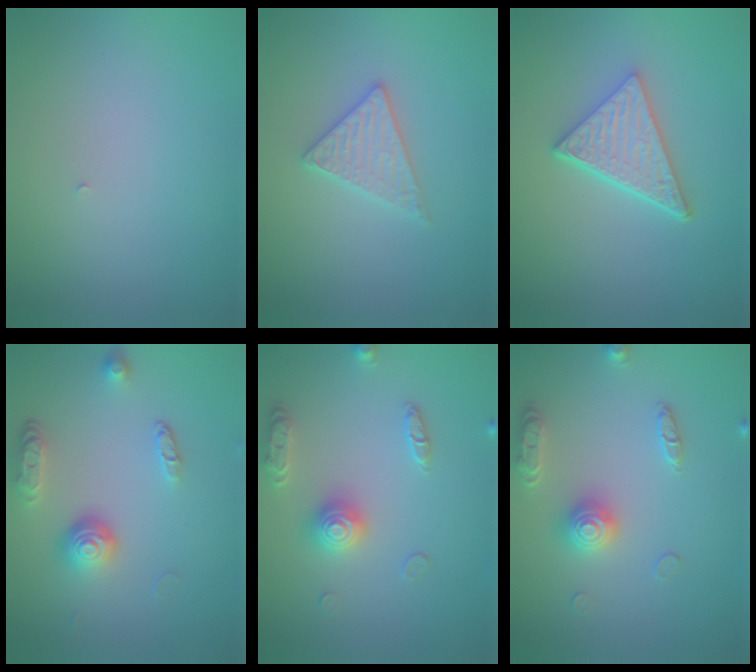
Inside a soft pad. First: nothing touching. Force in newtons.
{"total": 2.6, "press": 2.6, "slide": 0.3}
{"total": 5.1, "press": 3.7, "slide": 3.4}
{"total": 3.9, "press": 2.9, "slide": 2.7}
{"total": 3.0, "press": 3.0, "slide": 0.4}
{"total": 3.0, "press": 3.0, "slide": 0.4}